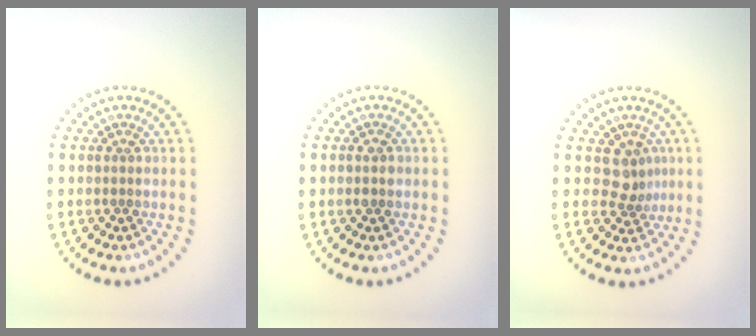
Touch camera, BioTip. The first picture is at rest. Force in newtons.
{"total": 1.5, "press": 1.5, "slide": 0.1}
{"total": 2.4, "press": 1.7, "slide": 1.7}